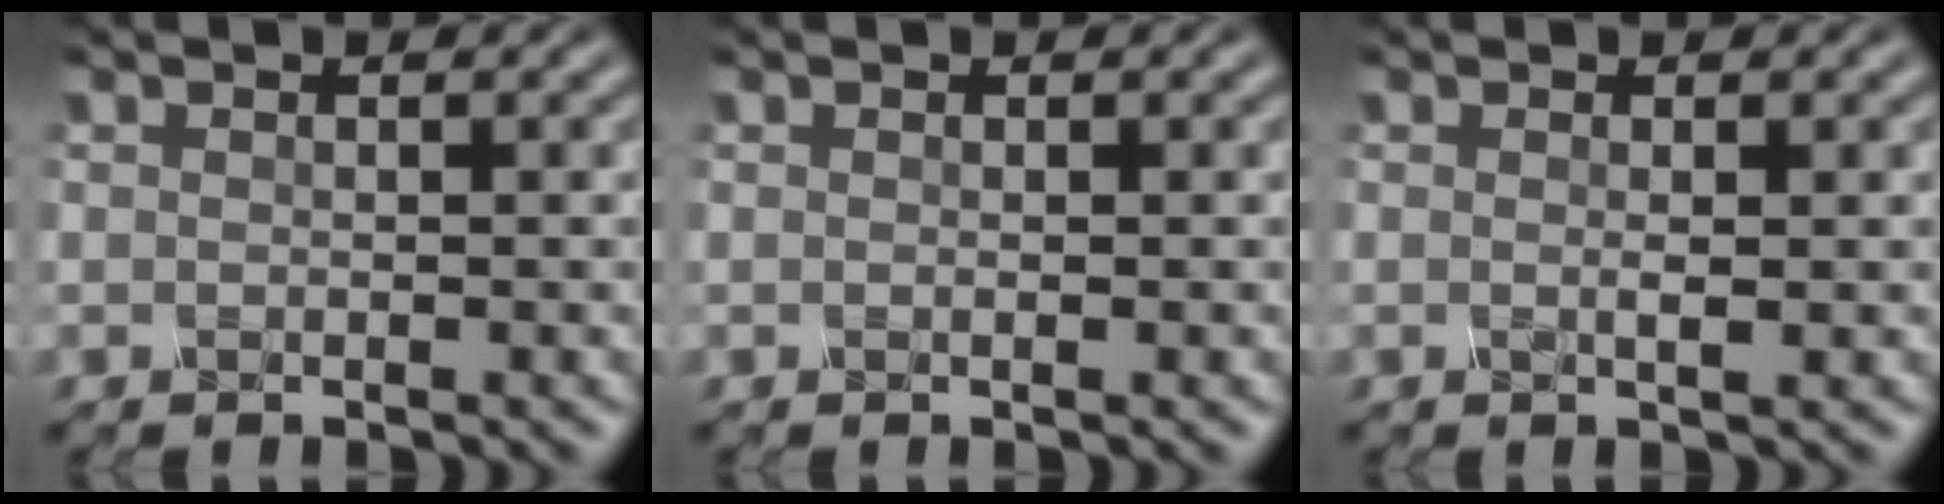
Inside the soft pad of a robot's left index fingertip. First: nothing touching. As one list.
[{"total": 0.0}, {"total": 0.9, "force": [0.1, 0.1, 0.9], "torque": [-0.015, -0.001, -0.002]}]